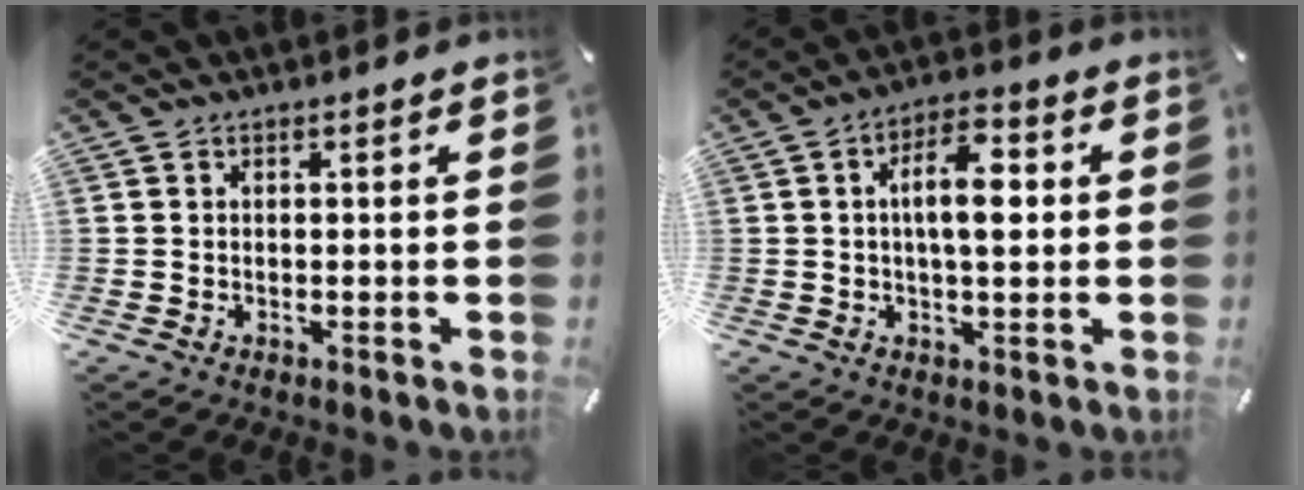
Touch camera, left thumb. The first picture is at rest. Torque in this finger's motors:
{"motor_torque": [0.84, 1.03, 0.57, -0.54, 0.37]}